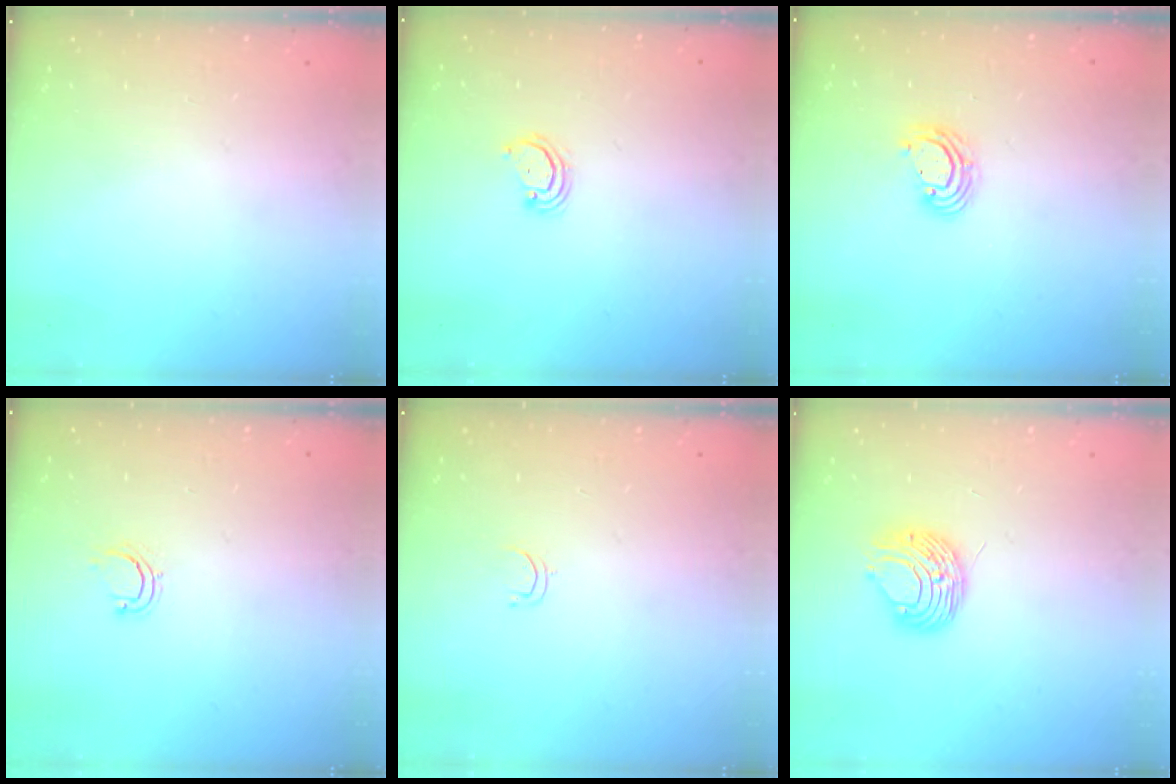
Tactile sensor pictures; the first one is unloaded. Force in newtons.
{"total": 2.8, "press": 2.8, "slide": 0.2}
{"total": 5.1, "press": 5.1, "slide": 0.3}
{"total": 4.2, "press": 4.1, "slide": 0.8}
{"total": 3.3, "press": 3.2, "slide": 0.2}
{"total": 8.9, "press": 8.9, "slide": 0.7}